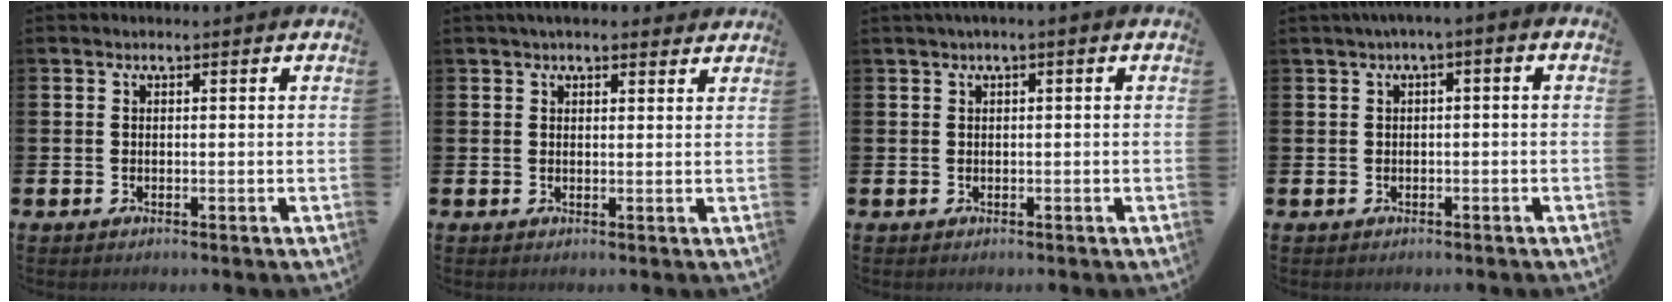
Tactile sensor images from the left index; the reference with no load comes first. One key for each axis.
{"total": 2.6, "fx": 2.4, "fy": 0.7, "fz": 0.6, "tx": -0.002, "ty": -0.008, "tz": 0.041}
{"total": 0.8, "fx": 0.1, "fy": 0.0, "fz": 0.8, "tx": -0.019, "ty": 0.002, "tz": 0.003}
{"total": 1.3, "fx": -0.6, "fy": 0.0, "fz": 1.1, "tx": -0.024, "ty": 0.005, "tz": -0.011}